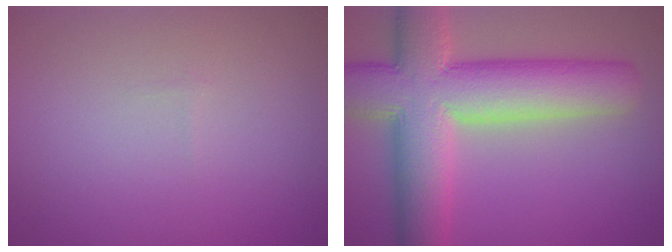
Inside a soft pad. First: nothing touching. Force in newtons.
{"total": 12.2, "press": 12.2, "slide": 0.7}